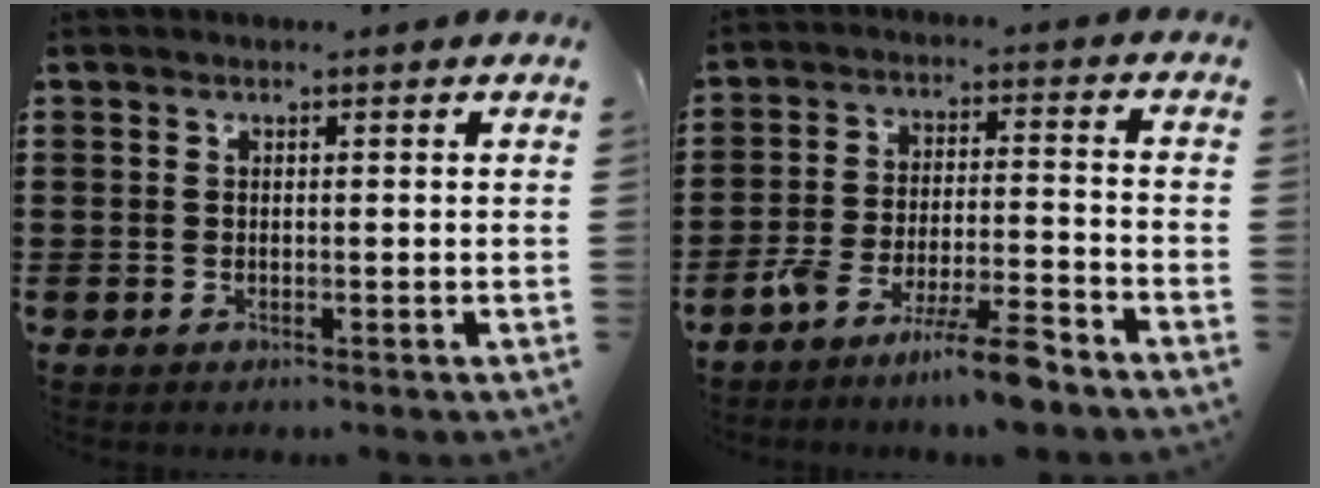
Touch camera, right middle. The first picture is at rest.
{"total": 8.6, "force": [-7.0, 0.7, 4.9], "torque": [-0.092, 0.004, -0.133]}